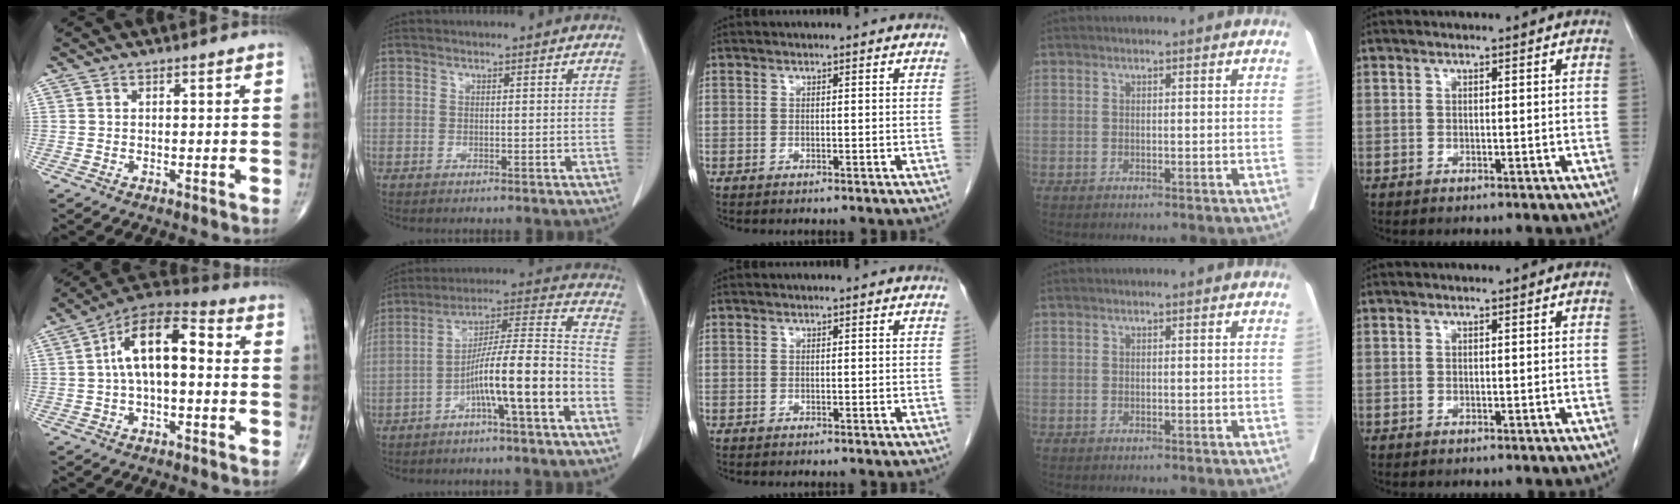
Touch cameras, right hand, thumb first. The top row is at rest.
{"thumb": {"total": 13.3, "force": [0.9, 6.3, 11.7], "torque": [-0.191, 0.044, 0.002]}, "index": {"total": 13.9, "force": [-6.1, 0.3, 12.4], "torque": [-0.199, 0.025, -0.103]}}